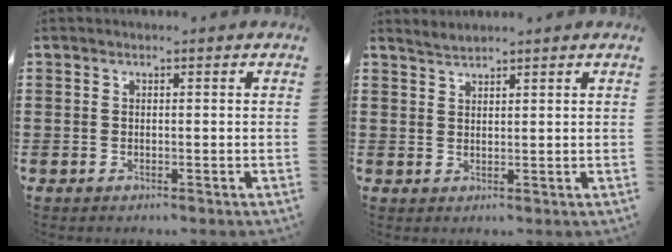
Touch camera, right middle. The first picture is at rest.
{"total": 1.6, "force": [1.6, -0.3, -0.2], "torque": [0.000, 0.002, 0.031]}